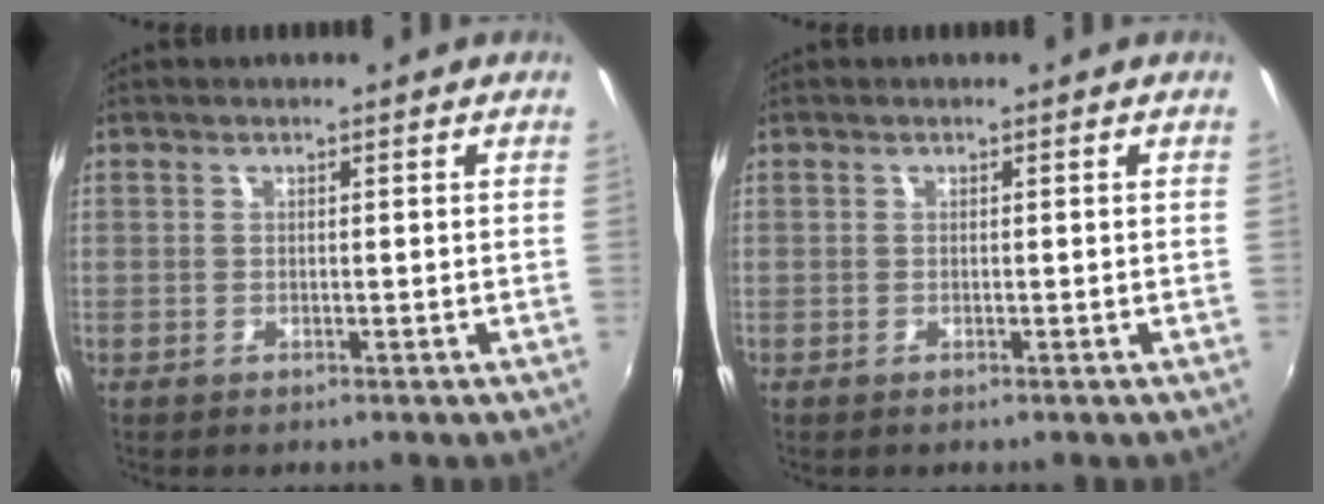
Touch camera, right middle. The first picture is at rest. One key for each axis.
{"total": 0.0}